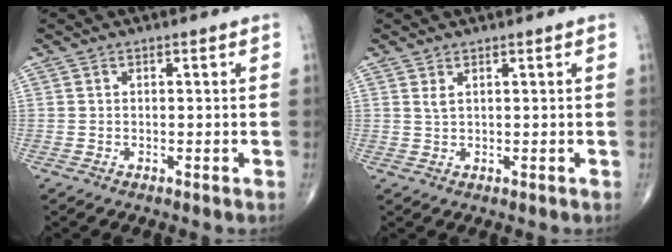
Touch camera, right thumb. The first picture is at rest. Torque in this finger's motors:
{"motor_torque": [-0.43, 0.33, 0.27, 0.20, 0.00]}